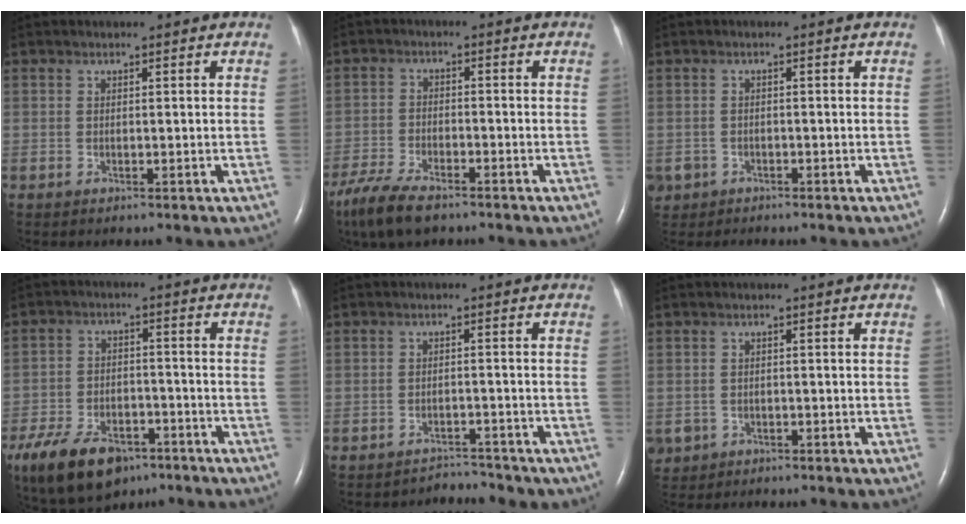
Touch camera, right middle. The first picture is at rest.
{"total": 8.9, "force": [-6.8, 2.5, 5.2], "torque": [-0.104, -0.020, -0.123]}
{"total": 4.0, "force": [-2.6, 3.1, 0.2], "torque": [-0.013, 0.004, -0.045]}
{"total": 13.9, "force": [-9.0, 7.3, 7.6], "torque": [-0.163, -0.010, -0.149]}
{"total": 3.9, "force": [-3.6, 1.0, -0.8], "torque": [0.012, 0.008, -0.052]}
{"total": 3.6, "force": [-1.9, 3.0, 0.4], "torque": [-0.012, 0.004, -0.033]}